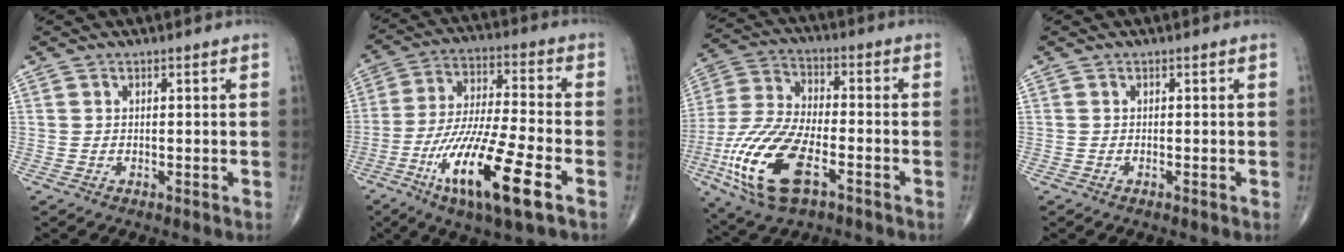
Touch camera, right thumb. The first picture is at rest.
{"total": 18.6, "force": [-8.2, 3.6, 16.3], "torque": [-0.326, 0.013, -0.144]}
{"total": 19.0, "force": [-7.5, 8.5, 15.2], "torque": [-0.323, 0.014, -0.137]}
{"total": 0.0}